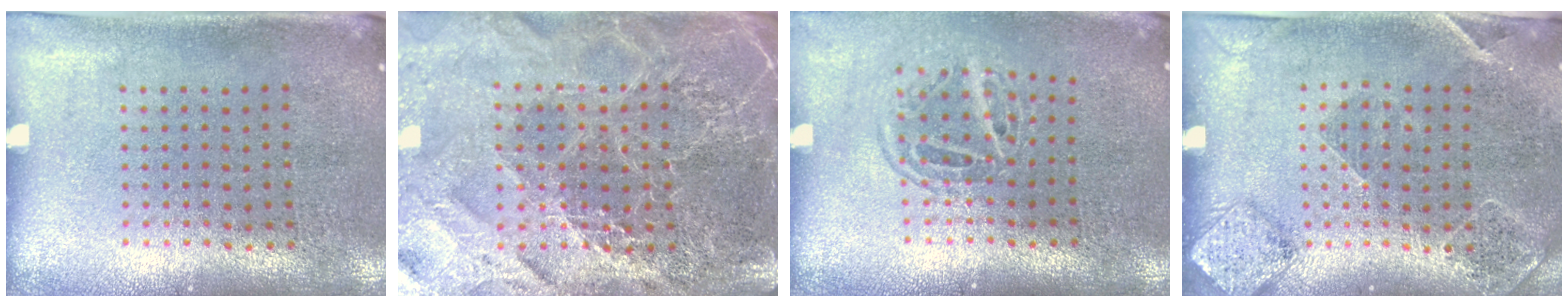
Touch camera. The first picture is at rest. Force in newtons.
{"total": 5.2, "press": 4.7, "slide": 2.3}
{"total": 1.6, "press": 1.2, "slide": 1.1}
{"total": 1.6, "press": 1.6, "slide": 0.4}